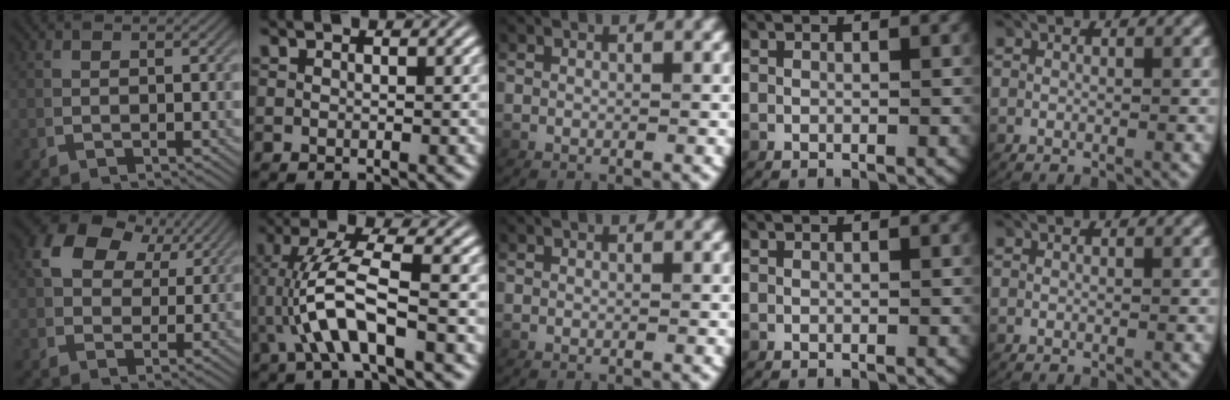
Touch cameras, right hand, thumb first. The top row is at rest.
{"thumb": {"total": 7.5, "force": [3.3, 5.0, 4.5], "torque": [-0.099, -0.009, 0.064]}, "index": {"total": 5.5, "force": [0.0, 1.4, 5.4], "torque": [-0.110, 0.000, 0.001]}}